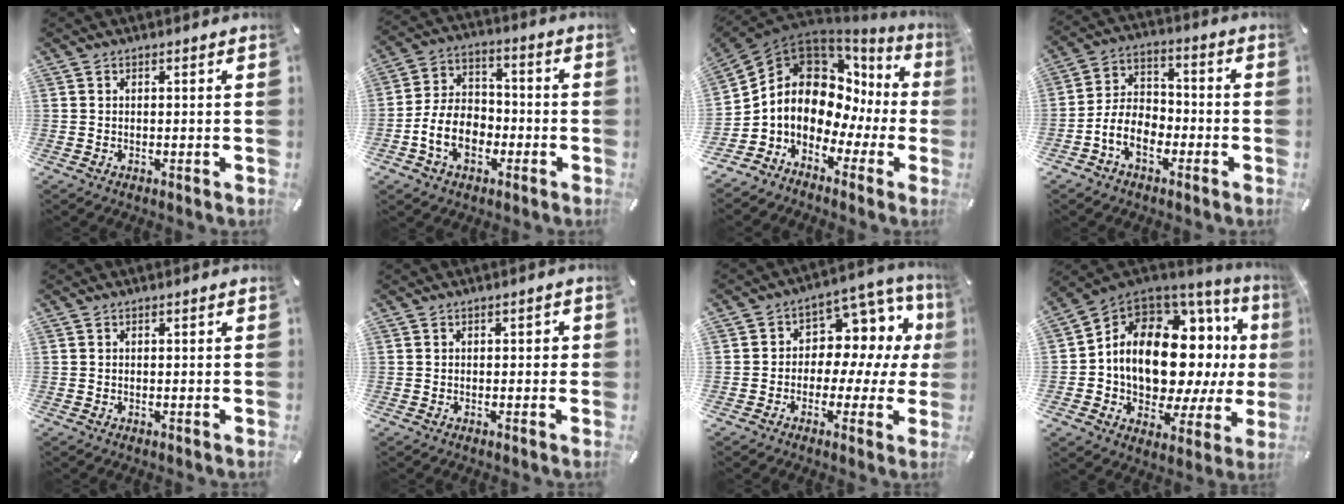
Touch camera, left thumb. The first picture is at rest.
{"total": 10.9, "force": [-4.4, 7.7, 6.3], "torque": [-0.149, 0.021, -0.081]}
{"total": 12.4, "force": [2.2, 10.2, 6.6], "torque": [-0.135, -0.047, 0.035]}
{"total": 9.1, "force": [-4.5, 6.1, 5.0], "torque": [-0.111, 0.019, -0.085]}
{"total": 0.0}
{"total": 1.2, "force": [-0.3, 0.9, 0.8], "torque": [-0.015, 0.005, -0.008]}
{"total": 10.3, "force": [0.8, 8.1, 6.3], "torque": [-0.087, -0.014, 0.017]}
{"total": 19.3, "force": [2.3, 12.0, 15.0], "torque": [-0.276, -0.032, 0.038]}